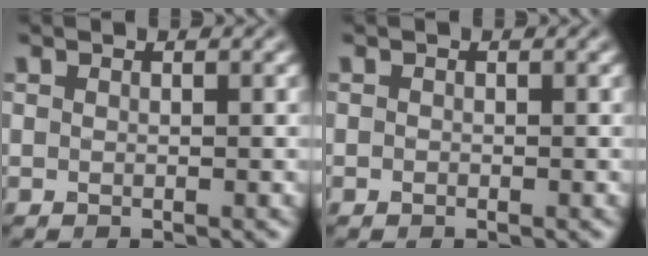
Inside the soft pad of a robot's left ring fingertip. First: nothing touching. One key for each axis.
{"total": 0.0}